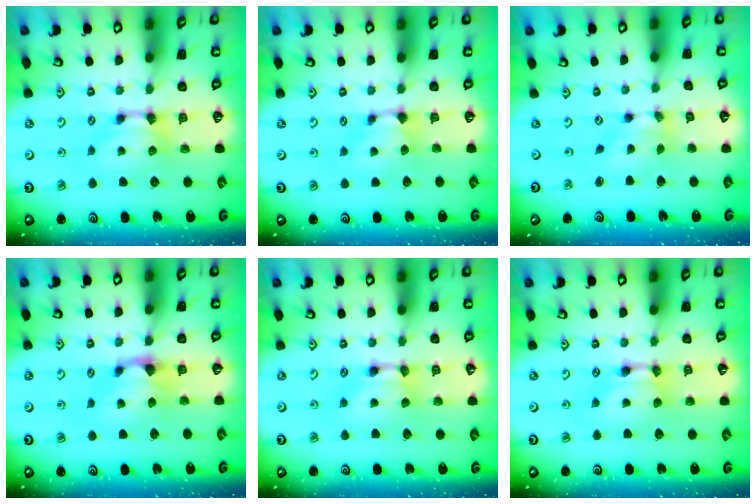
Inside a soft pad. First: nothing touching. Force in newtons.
{"total": 0.8, "press": 0.4, "slide": 0.6}
{"total": 3.3, "press": 2.9, "slide": 1.5}
{"total": 1.0, "press": 0.3, "slide": 0.9}
{"total": 1.5, "press": 1.5, "slide": 0.2}
{"total": 1.6, "press": 1.6, "slide": 0.1}